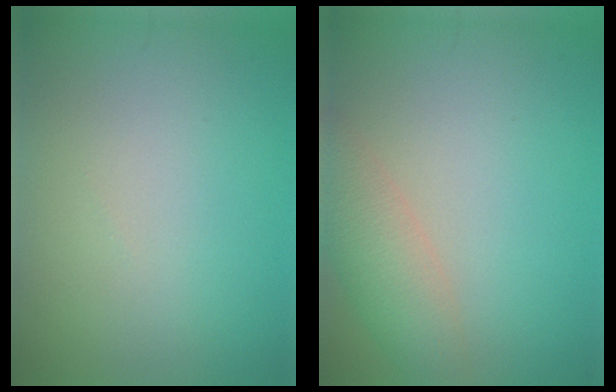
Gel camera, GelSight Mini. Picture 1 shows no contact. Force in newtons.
{"total": 4.1, "press": 4.1, "slide": 0.3}